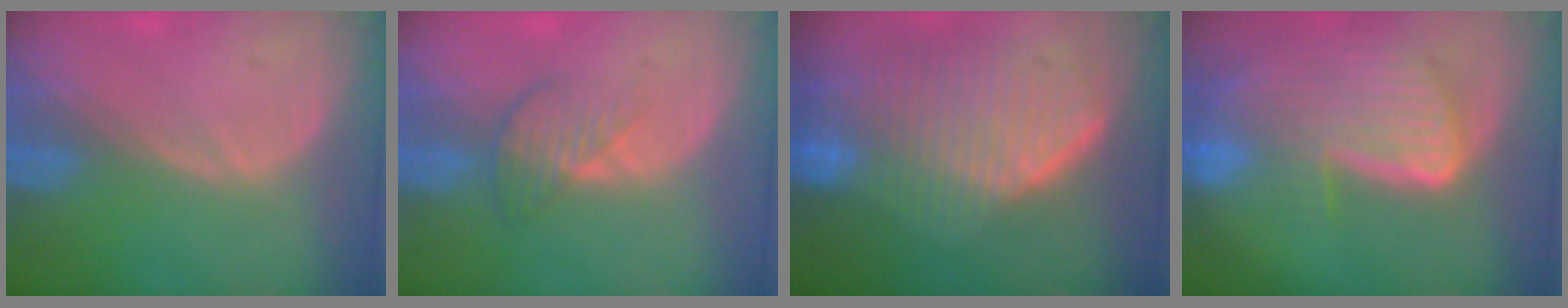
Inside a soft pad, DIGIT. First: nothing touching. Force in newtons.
{"total": 3.8, "press": 3.5, "slide": 1.5}
{"total": 10.5, "press": 9.1, "slide": 5.2}
{"total": 9.1, "press": 8.0, "slide": 4.5}